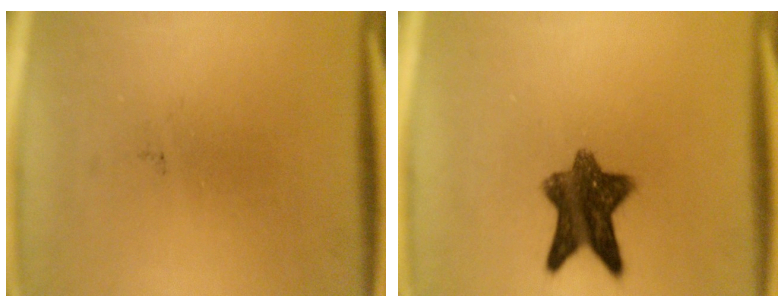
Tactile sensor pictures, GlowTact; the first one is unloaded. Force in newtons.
{"total": 9.3}